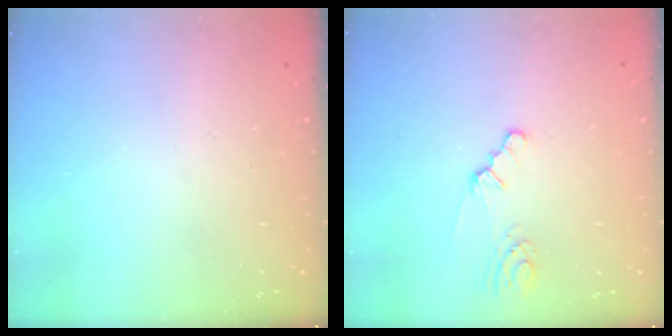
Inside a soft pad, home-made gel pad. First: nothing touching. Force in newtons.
{"total": 2.3, "press": 2.3, "slide": 0.4}